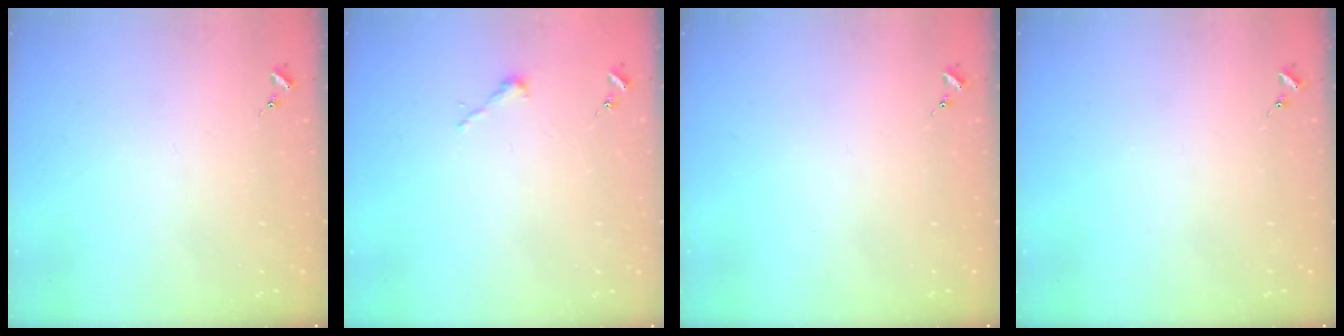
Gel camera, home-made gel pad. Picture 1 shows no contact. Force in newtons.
{"total": 2.5, "press": 2.5, "slide": 0.2}
{"total": 0.0}
{"total": 0.0}